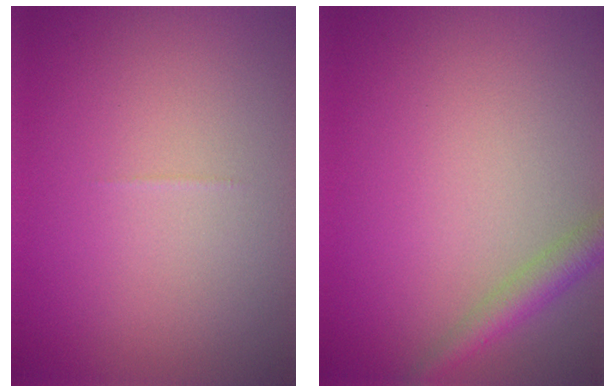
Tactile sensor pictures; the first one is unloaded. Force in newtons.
{"total": 2.3, "press": 2.3, "slide": 0.1}